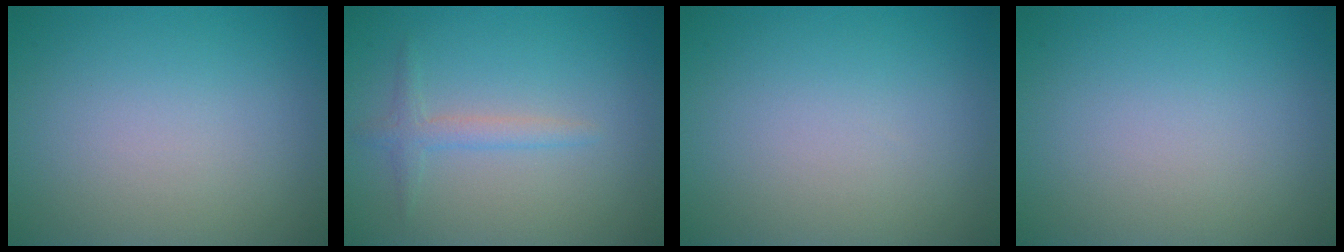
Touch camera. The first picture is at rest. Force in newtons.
{"total": 1.7, "press": 1.7, "slide": 0.1}
{"total": 0.0}
{"total": 0.0}